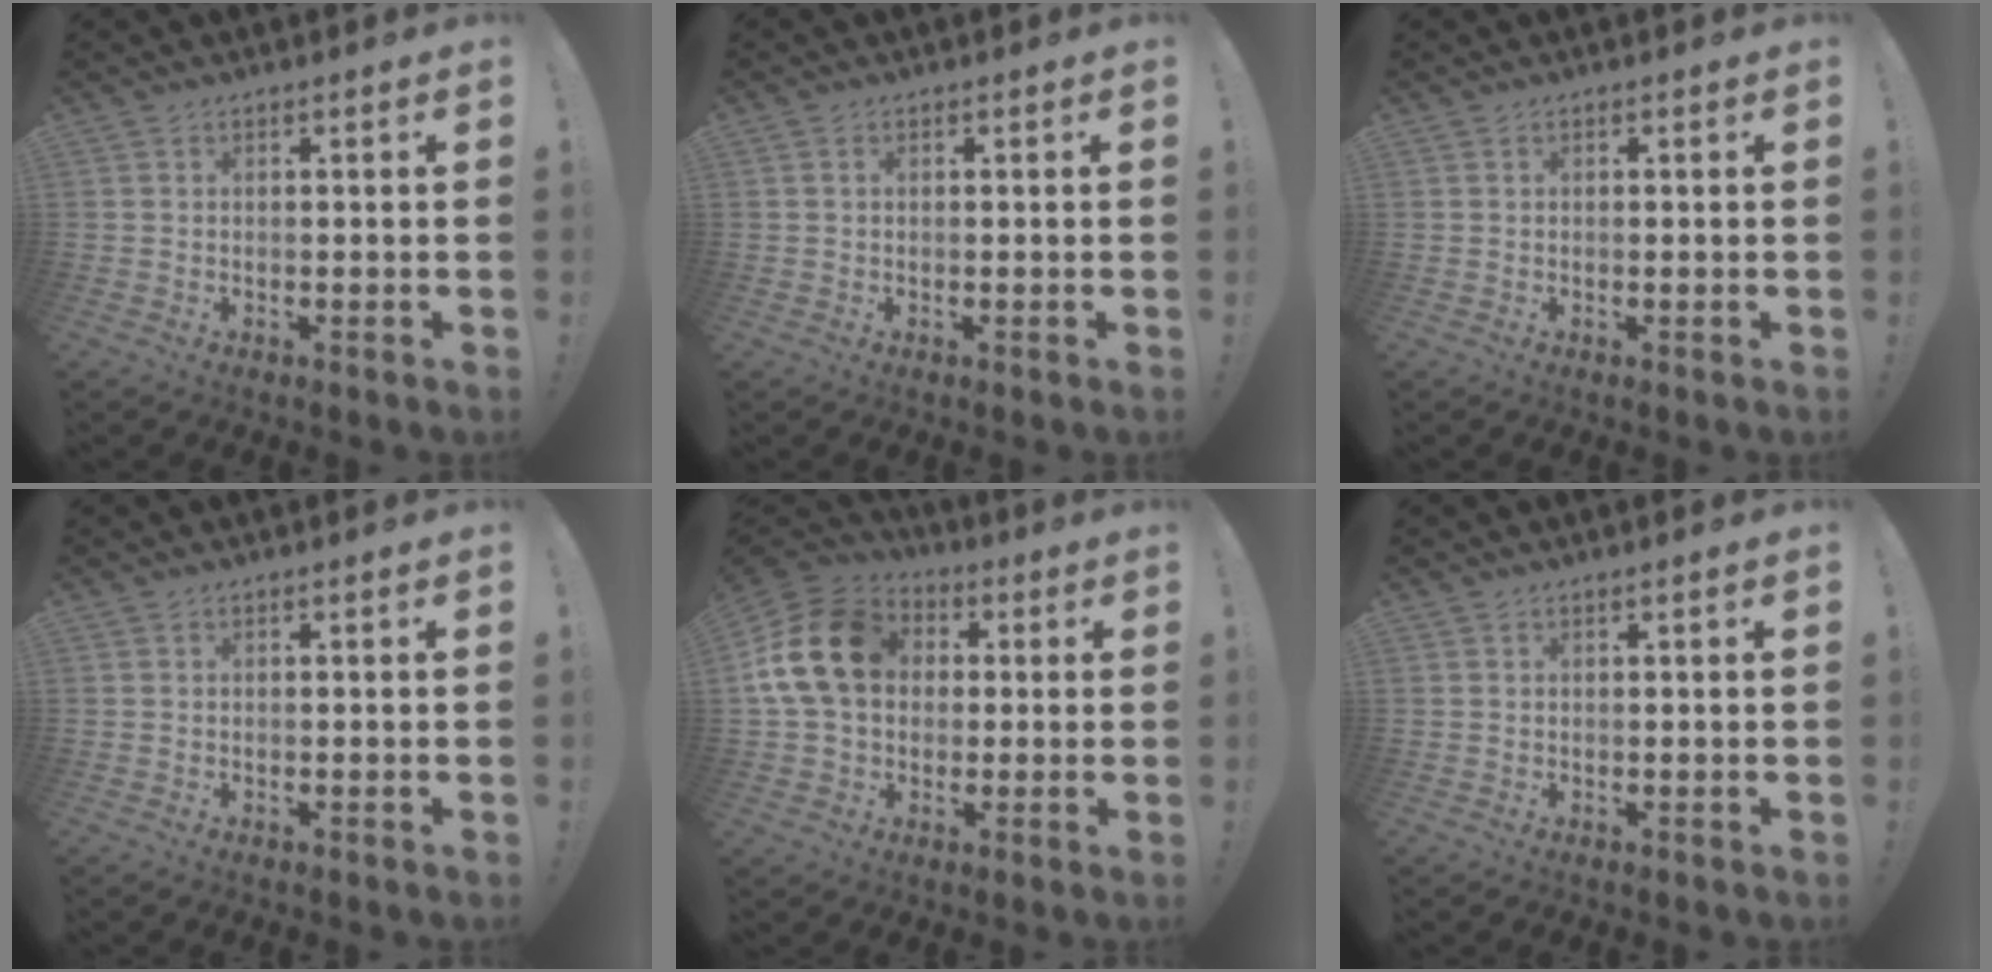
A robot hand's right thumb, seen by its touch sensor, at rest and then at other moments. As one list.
[{"total": 0.6, "force": [0.1, 0.5, 0.3], "torque": [-0.010, 0.005, 0.002]}, {"total": 0.0}, {"total": 0.0}, {"total": 17.9, "force": [3.1, 14.0, 10.8], "torque": [-0.198, 0.013, 0.062]}, {"total": 0.5, "force": [0.2, -0.3, 0.3], "torque": [-0.005, 0.000, 0.003]}]